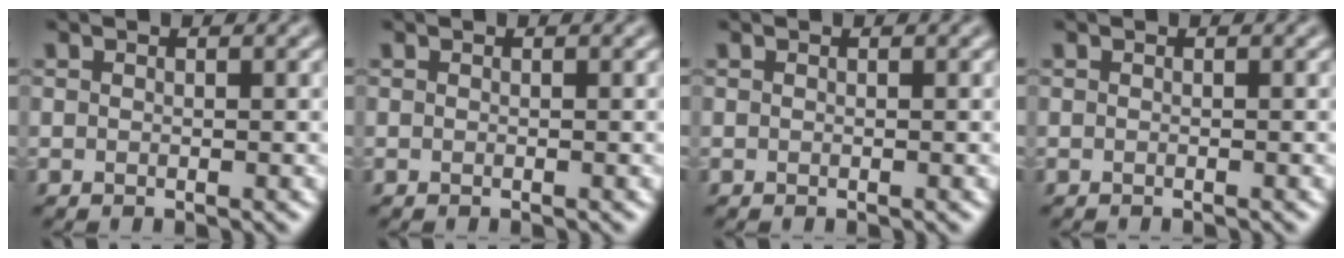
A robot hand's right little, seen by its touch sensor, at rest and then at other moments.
{"total": 0.0}
{"total": 0.0}
{"total": 0.0}